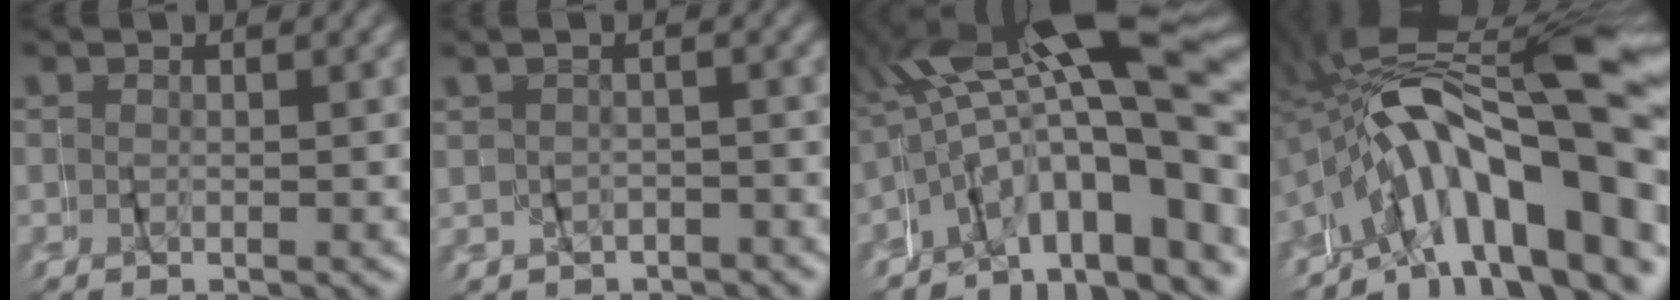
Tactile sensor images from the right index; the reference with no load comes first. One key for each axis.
{"total": 2.2, "fx": 0.4, "fy": 2.2, "fz": 0.0, "tx": -0.010, "ty": 0.016, "tz": 0.002}
{"total": 12.3, "fx": 0.6, "fy": 5.3, "fz": 11.1, "tx": -0.158, "ty": 0.018, "tz": 0.007}
{"total": 16.5, "fx": -1.0, "fy": 8.3, "fz": 14.2, "tx": -0.255, "ty": 0.006, "tz": -0.007}